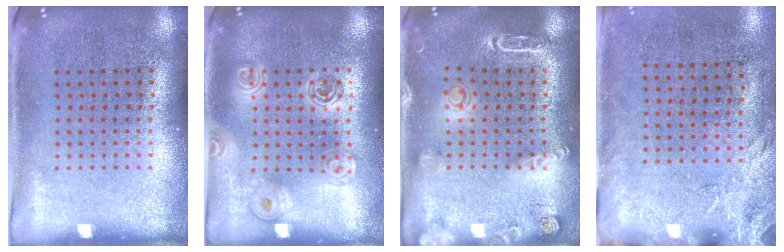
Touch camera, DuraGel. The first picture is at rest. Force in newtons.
{"total": 1.7, "press": 1.5, "slide": 0.7}
{"total": 1.8, "press": 1.8, "slide": 0.4}
{"total": 2.6, "press": 2.0, "slide": 1.6}